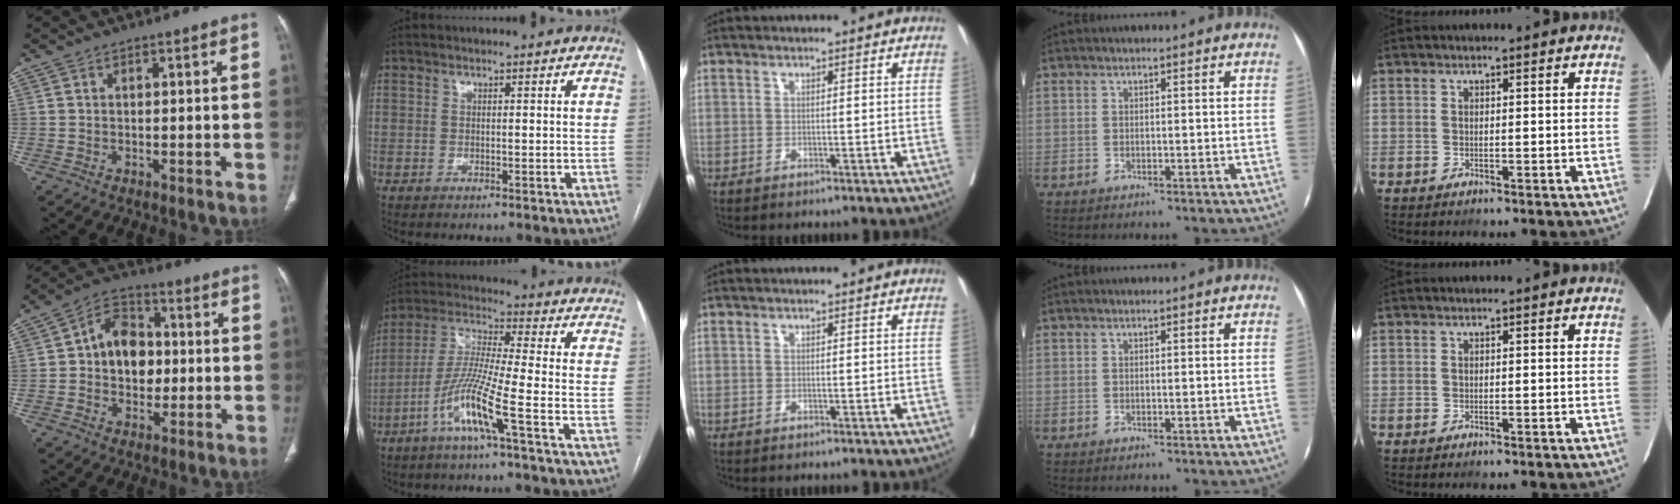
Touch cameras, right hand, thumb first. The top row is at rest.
{"thumb": {"total": 10.9, "force": [0.2, 8.2, 7.2], "torque": [-0.076, 0.021, -0.005]}, "index": {"total": 10.2, "force": [-4.9, -1.0, 8.9], "torque": [-0.187, -0.004, -0.100]}}